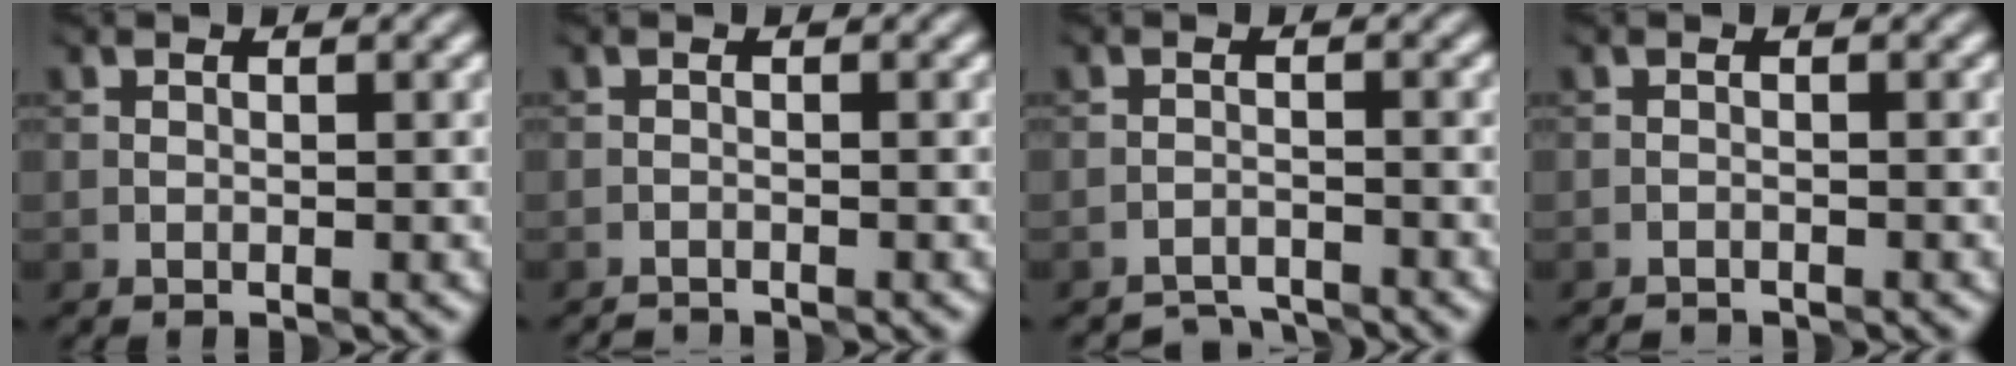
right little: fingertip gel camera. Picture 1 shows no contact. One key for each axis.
{"total": 1.4, "fx": -1.4, "fy": 0.0, "fz": 0.0, "tx": 0.000, "ty": -0.006, "tz": -0.033}
{"total": 3.3, "fx": -3.3, "fy": 0.5, "fz": 0.4, "tx": -0.004, "ty": -0.005, "tz": -0.063}
{"total": 1.4, "fx": -1.4, "fy": 0.1, "fz": 0.0, "tx": 0.001, "ty": -0.005, "tz": -0.031}